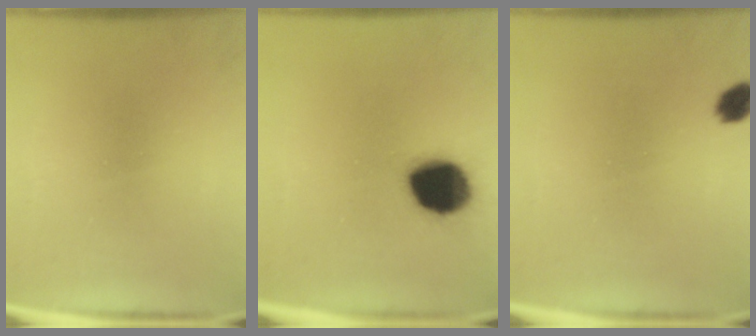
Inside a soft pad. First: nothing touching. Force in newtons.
{"total": 15.1}
{"total": 2.9}